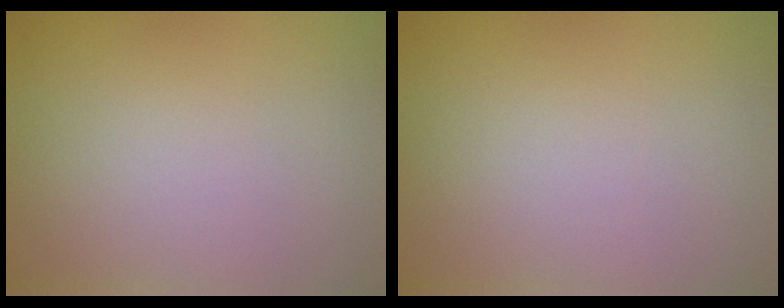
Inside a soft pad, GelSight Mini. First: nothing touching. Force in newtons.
{"total": 0.0}